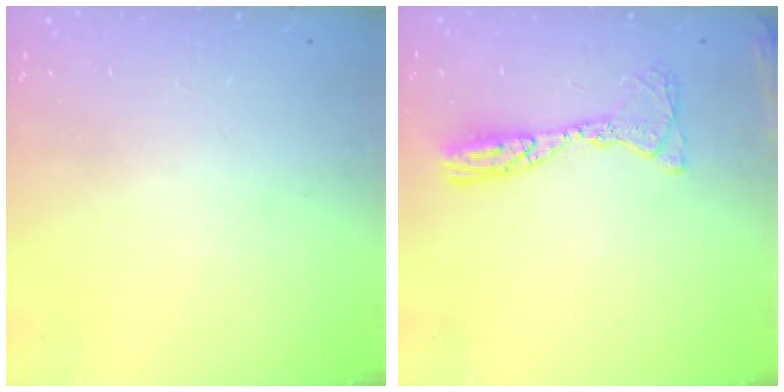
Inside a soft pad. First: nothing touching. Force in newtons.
{"total": 12.2, "press": 12.1, "slide": 1.3}